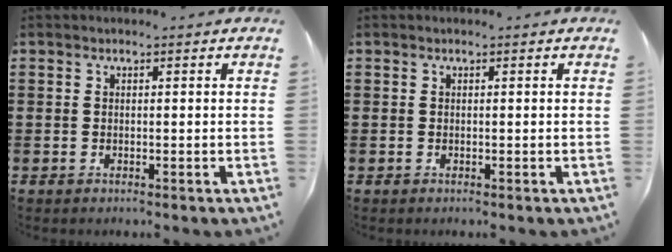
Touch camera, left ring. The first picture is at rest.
{"total": 0.0}